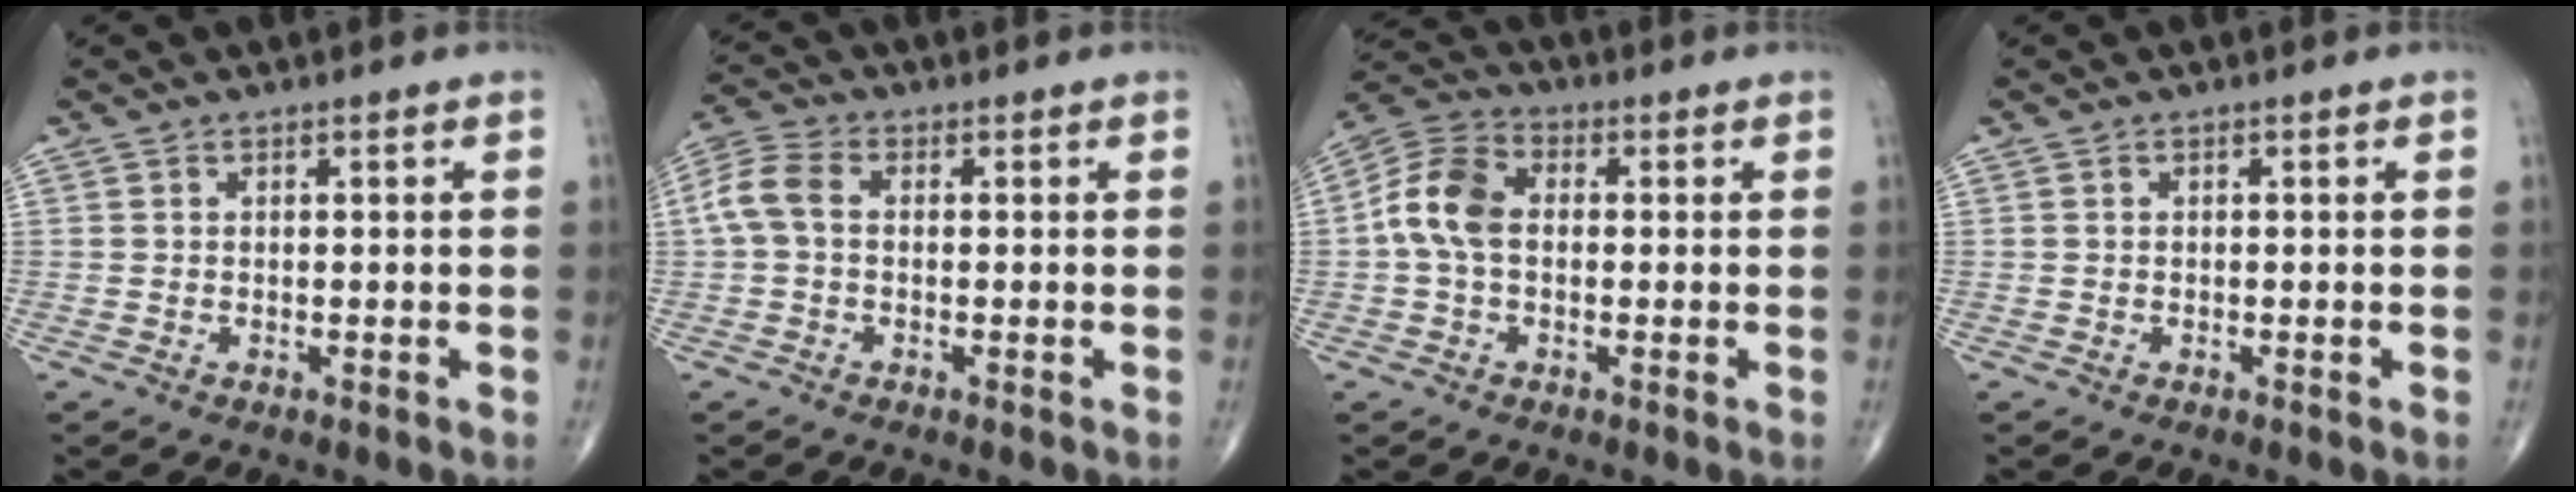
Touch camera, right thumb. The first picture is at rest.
{"total": 5.6, "force": [0.1, 3.6, 4.3], "torque": [-0.101, 0.018, -0.006]}
{"total": 9.0, "force": [0.0, 6.0, 6.7], "torque": [-0.135, 0.028, -0.010]}
{"total": 0.0}